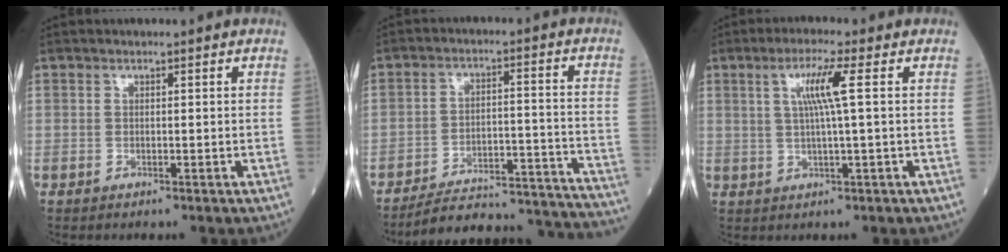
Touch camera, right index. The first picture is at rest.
{"total": 22.0, "force": [-21.4, 1.8, 4.6], "torque": [-0.031, 0.017, -0.284]}
{"total": 5.5, "force": [1.4, -0.7, 5.3], "torque": [-0.102, 0.003, 0.028]}